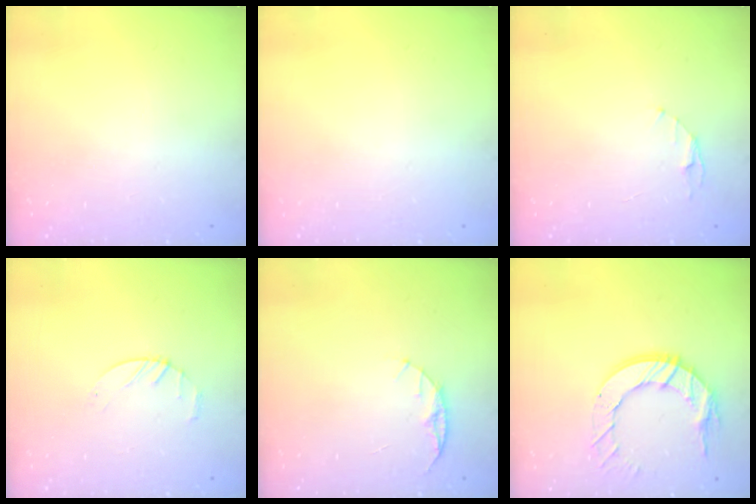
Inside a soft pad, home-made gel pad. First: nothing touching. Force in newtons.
{"total": 0.0}
{"total": 3.2, "press": 3.2, "slide": 0.4}
{"total": 2.4, "press": 2.3, "slide": 0.3}
{"total": 5.9, "press": 5.8, "slide": 0.7}
{"total": 12.3, "press": 12.3, "slide": 1.2}